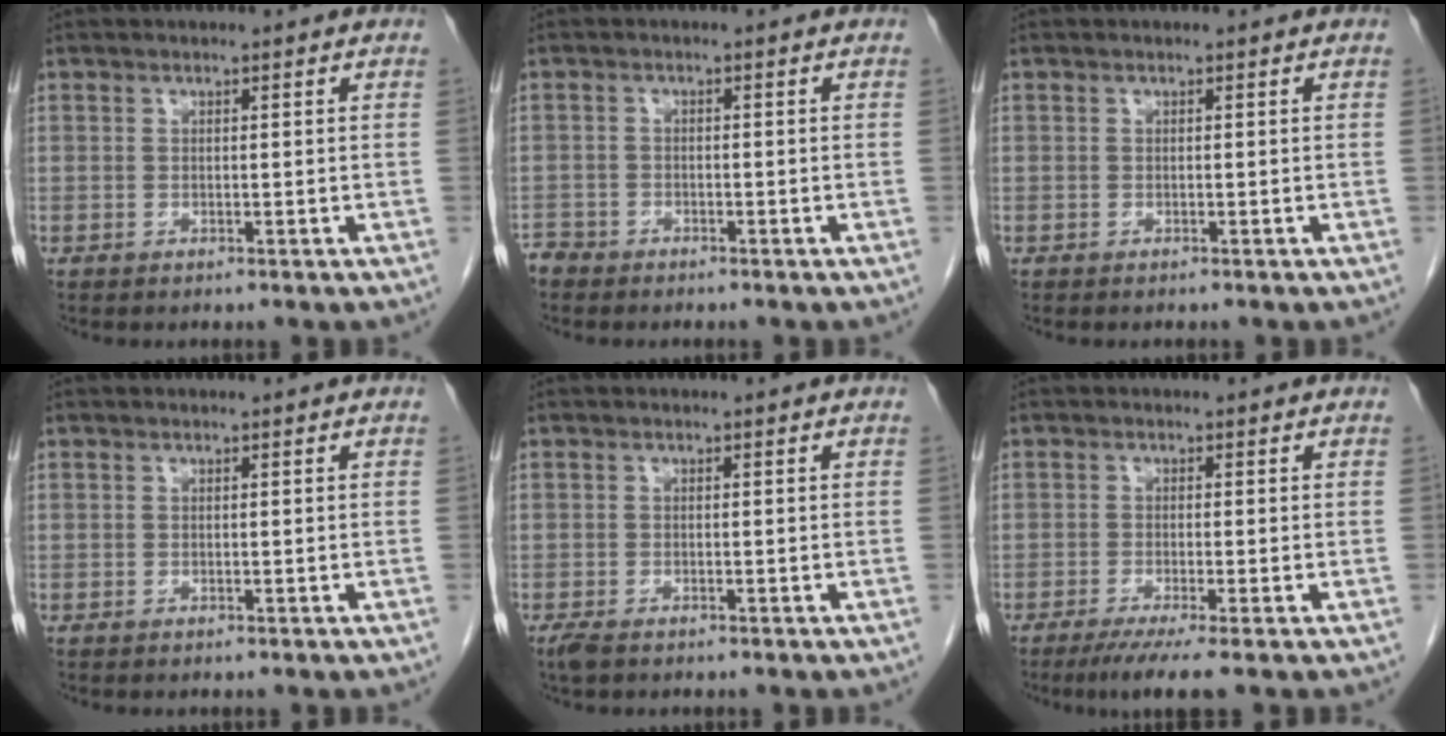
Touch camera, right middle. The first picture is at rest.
{"total": 2.3, "force": [-2.1, 0.9, -0.1], "torque": [0.001, 0.000, -0.040]}
{"total": 0.0}
{"total": 0.0}
{"total": 2.1, "force": [-1.5, 0.8, 1.2], "torque": [-0.030, -0.006, -0.024]}
{"total": 4.6, "force": [-3.2, -0.4, 3.3], "torque": [-0.053, -0.014, -0.056]}